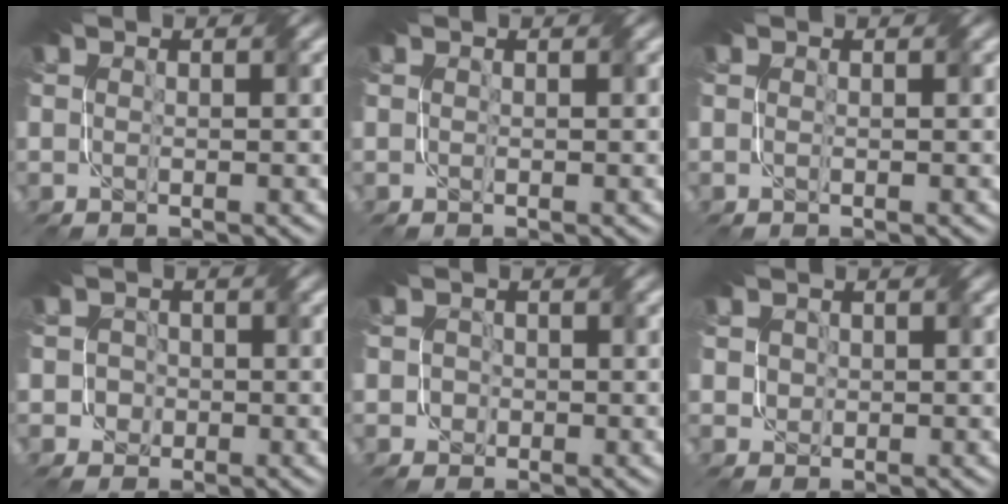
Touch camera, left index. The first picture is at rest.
{"total": 0.0}
{"total": 0.0}
{"total": 1.6, "force": [-0.7, 1.4, 0.2], "torque": [0.011, 0.014, -0.019]}
{"total": 1.0, "force": [-0.4, 0.9, 0.2], "torque": [0.009, 0.008, -0.010]}
{"total": 1.4, "force": [0.4, 1.2, 0.6], "torque": [-0.017, 0.010, 0.016]}